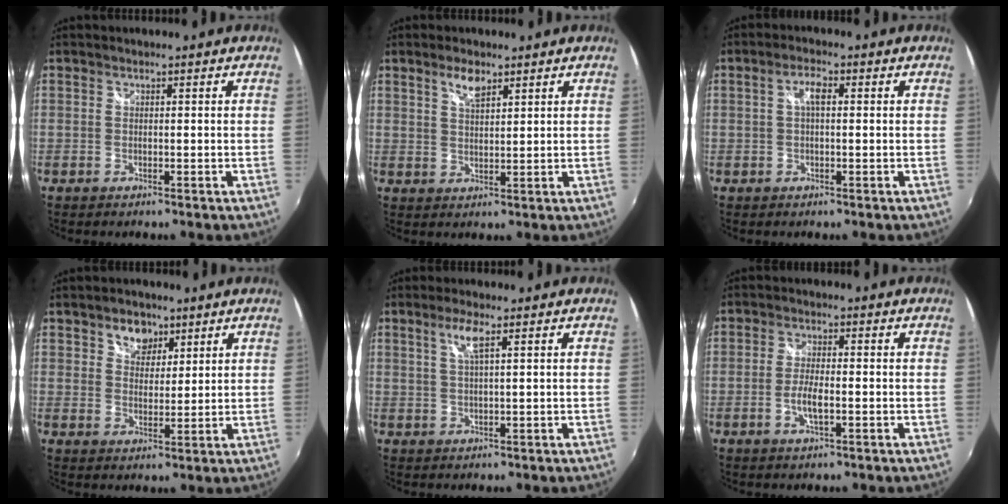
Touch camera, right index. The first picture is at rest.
{"total": 3.9, "force": [2.6, 1.4, 2.5], "torque": [-0.043, 0.005, 0.048]}
{"total": 2.9, "force": [0.5, 1.0, 2.7], "torque": [-0.052, 0.010, 0.008]}
{"total": 5.4, "force": [3.3, 3.7, 2.1], "torque": [-0.023, 0.008, 0.057]}
{"total": 3.6, "force": [1.8, 0.2, 3.1], "torque": [-0.061, 0.003, 0.035]}
{"total": 4.2, "force": [-1.3, 1.1, 3.8], "torque": [-0.080, -0.002, -0.024]}